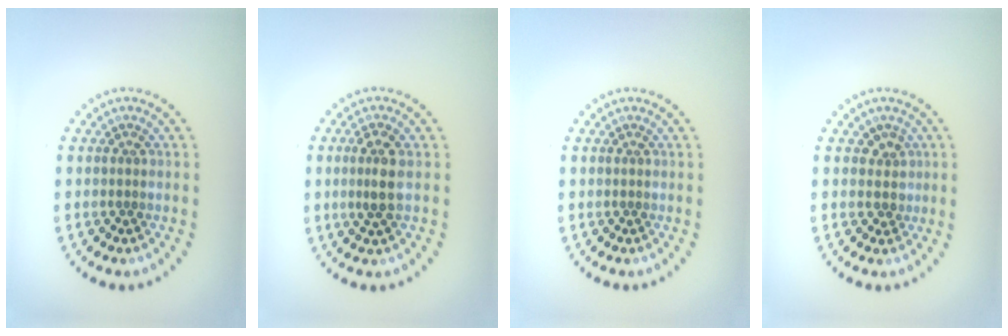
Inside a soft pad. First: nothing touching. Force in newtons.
{"total": 2.5, "press": 2.3, "slide": 1.0}
{"total": 0.0}
{"total": 1.6, "press": 1.2, "slide": 1.0}